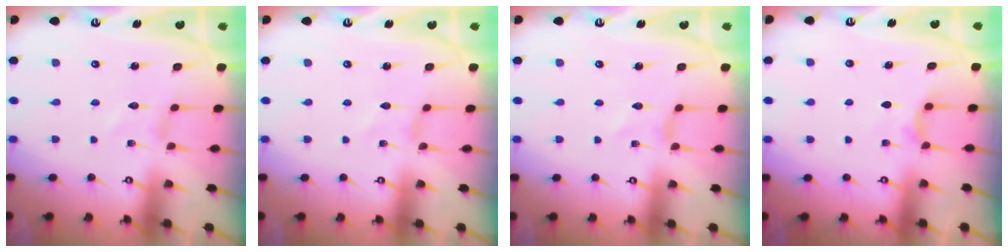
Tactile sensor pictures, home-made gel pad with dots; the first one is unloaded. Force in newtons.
{"total": 0.0}
{"total": 0.0}
{"total": 4.3, "press": 4.2, "slide": 0.7}